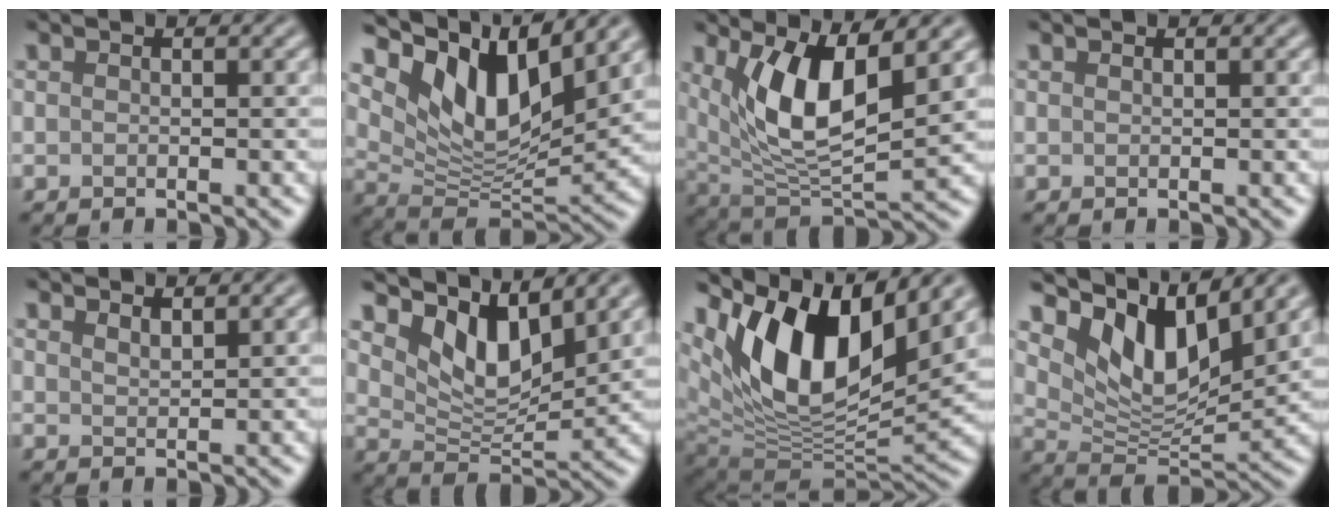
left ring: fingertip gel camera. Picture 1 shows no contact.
{"total": 10.0, "force": [5.8, 4.2, 7.1], "torque": [-0.122, -0.007, 0.109]}
{"total": 8.0, "force": [2.8, 3.0, 6.9], "torque": [-0.135, -0.019, 0.054]}
{"total": 0.0}
{"total": 1.4, "force": [1.4, 0.2, 0.4], "torque": [-0.003, 0.001, 0.023]}
{"total": 6.6, "force": [4.2, 2.9, 4.2], "torque": [-0.082, -0.009, 0.070]}
{"total": 13.7, "force": [6.6, 6.2, 10.3], "torque": [-0.185, 0.000, 0.126]}
{"total": 8.9, "force": [5.2, 3.8, 6.1], "torque": [-0.111, -0.007, 0.096]}